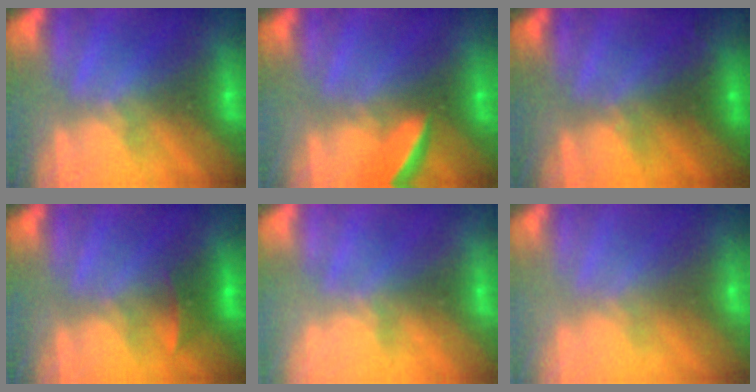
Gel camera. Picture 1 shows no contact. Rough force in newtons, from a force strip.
{"total": 6.6}
{"total": 2.7}
{"total": 1.8}
{"total": 1.9}
{"total": 8.7}